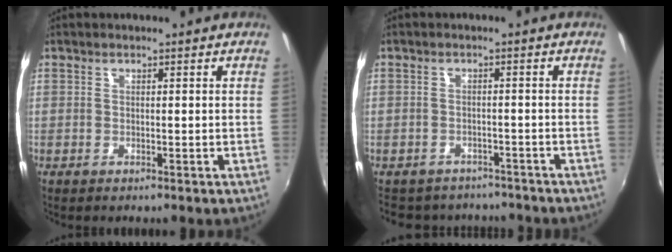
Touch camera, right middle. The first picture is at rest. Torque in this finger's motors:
{"motor_torque": [0.96, -1.17, -0.06, -0.01]}